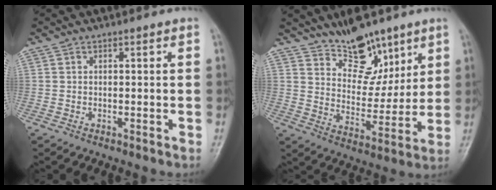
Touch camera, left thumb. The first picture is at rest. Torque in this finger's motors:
{"motor_torque": [0.28, 0.23, -0.09, -0.26, 0.08]}